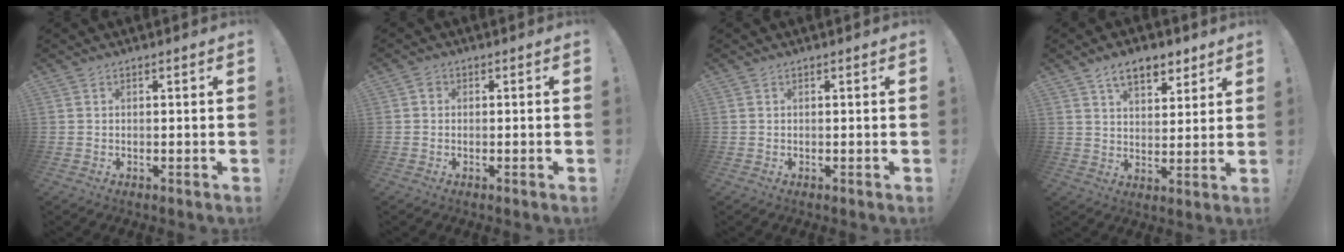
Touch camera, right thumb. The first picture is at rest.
{"total": 0.9, "force": [-0.2, 0.7, 0.5], "torque": [-0.010, 0.004, -0.004]}
{"total": 0.0}
{"total": 9.3, "force": [5.9, 5.1, 5.1], "torque": [-0.073, -0.023, 0.107]}